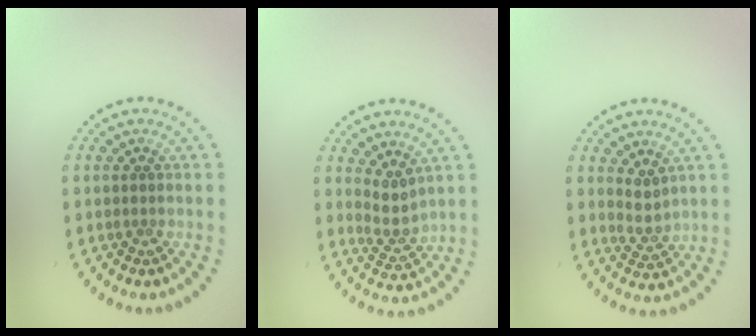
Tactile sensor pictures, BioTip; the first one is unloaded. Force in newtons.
{"total": 2.1, "press": 1.6, "slide": 1.4}
{"total": 1.8, "press": 1.3, "slide": 1.2}